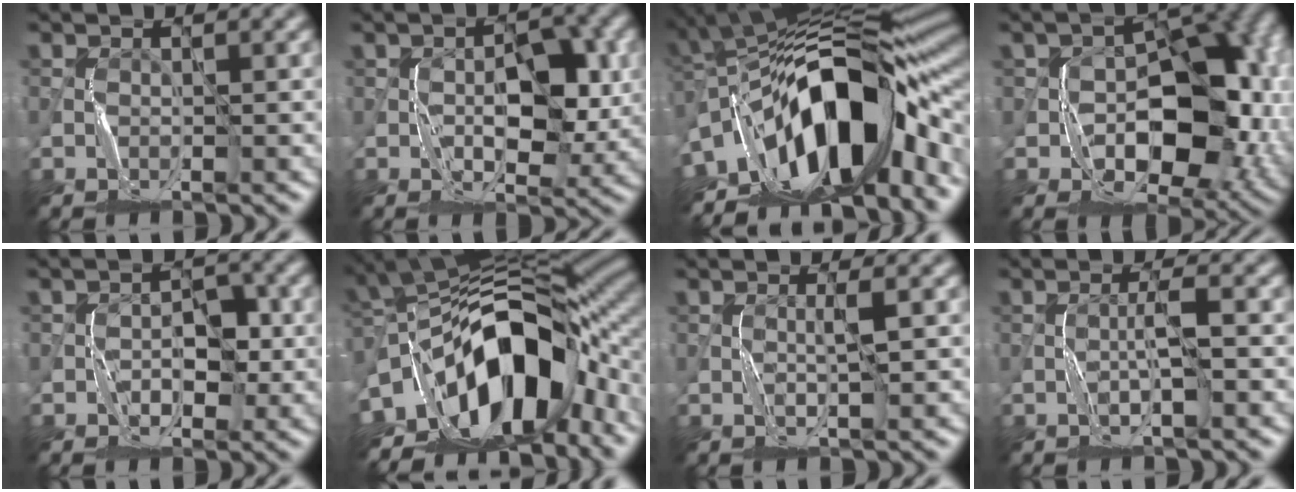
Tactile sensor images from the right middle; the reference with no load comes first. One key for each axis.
{"total": 5.7, "fx": -0.4, "fy": 3.1, "fz": 4.8, "tx": -0.061, "ty": 0.002, "tz": -0.005}
{"total": 14.1, "fx": -5.8, "fy": 6.3, "fz": 11.2, "tx": -0.154, "ty": 0.019, "tz": -0.111}
{"total": 11.0, "fx": -2.0, "fy": 7.1, "fz": 8.1, "tx": -0.092, "ty": 0.000, "tz": -0.030}
{"total": 2.9, "fx": -0.7, "fy": 1.9, "fz": 2.0, "tx": -0.018, "ty": 0.003, "tz": -0.011}
{"total": 13.2, "fx": -6.3, "fy": 6.5, "fz": 9.6, "tx": -0.140, "ty": 0.010, "tz": -0.116}
{"total": 1.2, "fx": 0.4, "fy": -0.2, "fz": 1.1, "tx": -0.020, "ty": 0.001, "tz": 0.006}
{"total": 1.7, "fx": -0.4, "fy": -0.1, "fz": 1.7, "tx": -0.026, "ty": 0.005, "tz": -0.010}